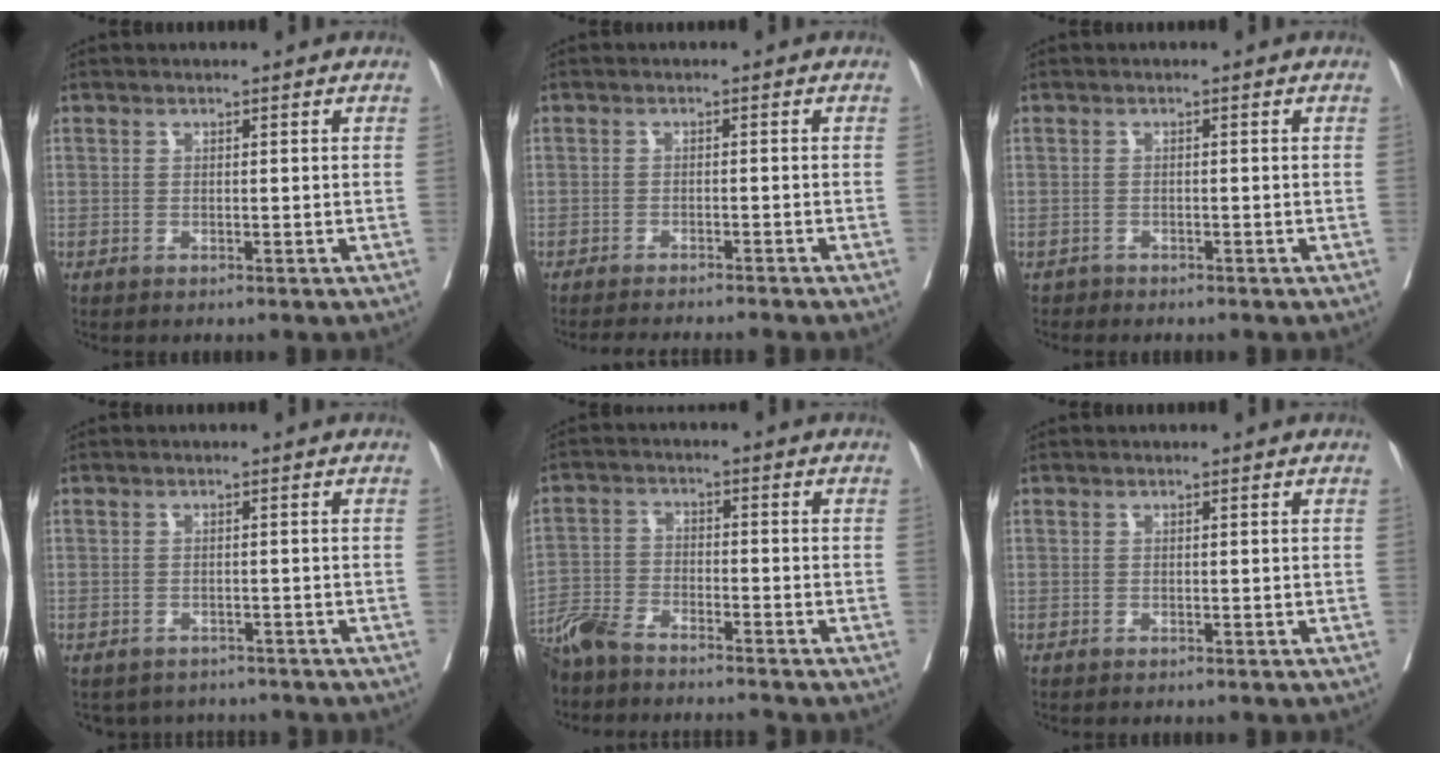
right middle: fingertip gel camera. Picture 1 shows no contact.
{"total": 5.9, "force": [-4.9, -0.7, 3.2], "torque": [-0.017, -0.009, -0.070]}
{"total": 0.8, "force": [-0.7, 0.3, -0.2], "torque": [-0.002, 0.000, -0.015]}
{"total": 5.1, "force": [-4.6, 2.1, 0.0], "torque": [0.009, 0.008, -0.056]}
{"total": 8.3, "force": [-7.6, 1.4, 3.2], "torque": [-0.064, -0.016, -0.140]}
{"total": 0.0}